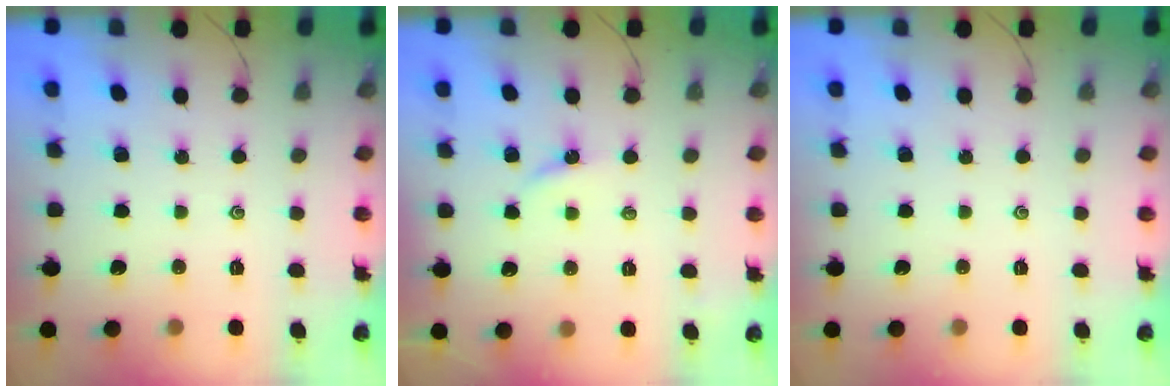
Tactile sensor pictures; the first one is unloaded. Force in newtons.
{"total": 2.8, "press": 2.7, "slide": 0.4}
{"total": 0.0}